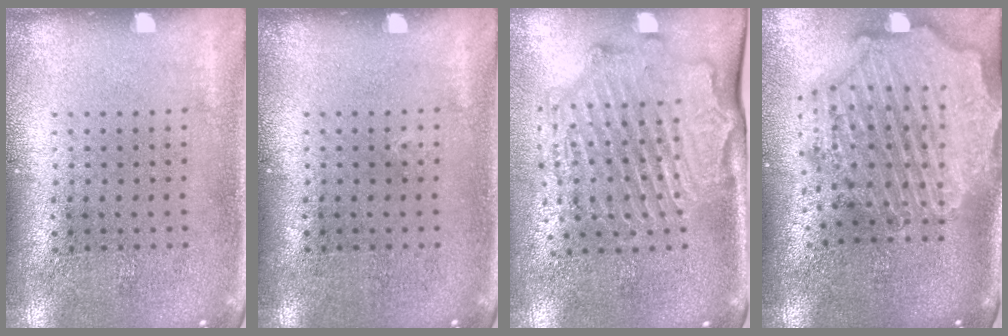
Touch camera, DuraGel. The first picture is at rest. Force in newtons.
{"total": 0.0}
{"total": 2.2, "press": 2.1, "slide": 0.1}
{"total": 3.4, "press": 2.9, "slide": 1.9}